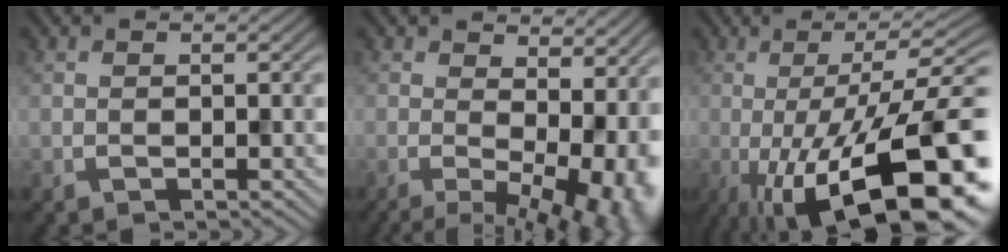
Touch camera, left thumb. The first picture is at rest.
{"total": 10.8, "force": [0.1, 5.2, 9.4], "torque": [-0.101, -0.001, 0.035]}
{"total": 16.3, "force": [-6.3, 5.0, 14.2], "torque": [-0.167, 0.001, -0.093]}